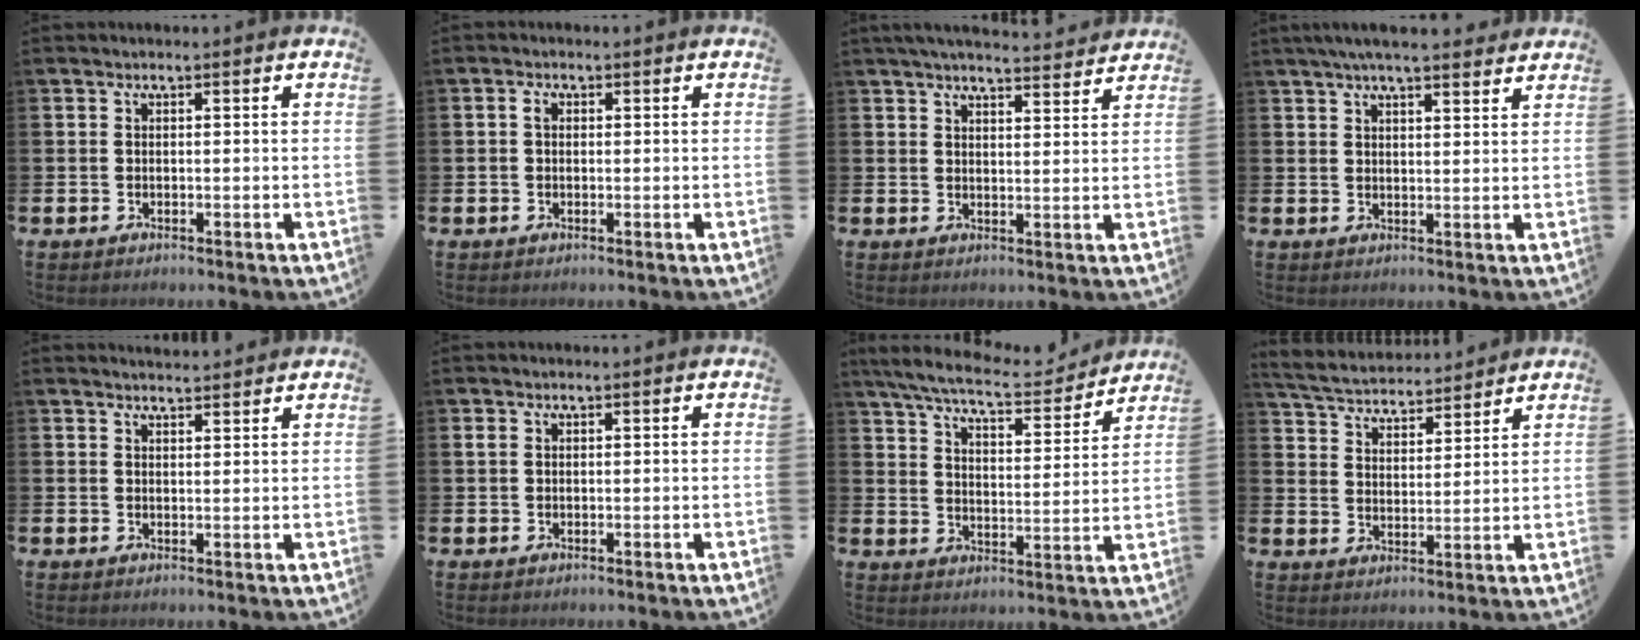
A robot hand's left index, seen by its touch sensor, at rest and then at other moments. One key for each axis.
{"total": 1.4, "fx": 0.2, "fy": 1.0, "fz": 1.0, "tx": -0.013, "ty": 0.005, "tz": 0.000}
{"total": 4.4, "fx": 4.3, "fy": 0.3, "fz": 0.9, "tx": -0.027, "ty": -0.021, "tz": 0.078}
{"total": 4.8, "fx": 4.4, "fy": 0.5, "fz": 1.8, "tx": -0.033, "ty": -0.013, "tz": 0.078}
{"total": 2.4, "fx": 2.4, "fy": 0.2, "fz": 0.0, "tx": 0.009, "ty": -0.018, "tz": 0.042}
{"total": 0.8, "fx": 0.4, "fy": 0.7, "fz": 0.3, "tx": -0.001, "ty": 0.003, "tz": 0.004}
{"total": 7.6, "fx": 7.1, "fy": 1.0, "fz": 2.6, "tx": -0.078, "ty": -0.046, "tz": 0.122}
{"total": 5.1, "fx": 5.0, "fy": 1.0, "fz": 0.3, "tx": -0.031, "ty": -0.036, "tz": 0.085}